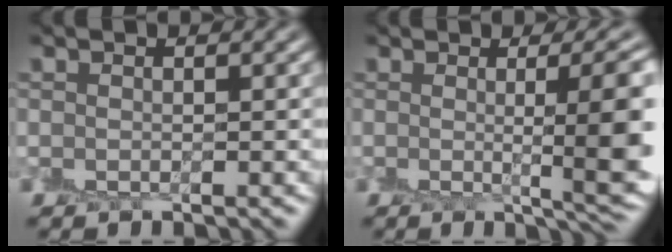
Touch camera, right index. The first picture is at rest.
{"total": 8.5, "force": [0.1, 2.2, 8.2], "torque": [-0.082, 0.002, 0.006]}